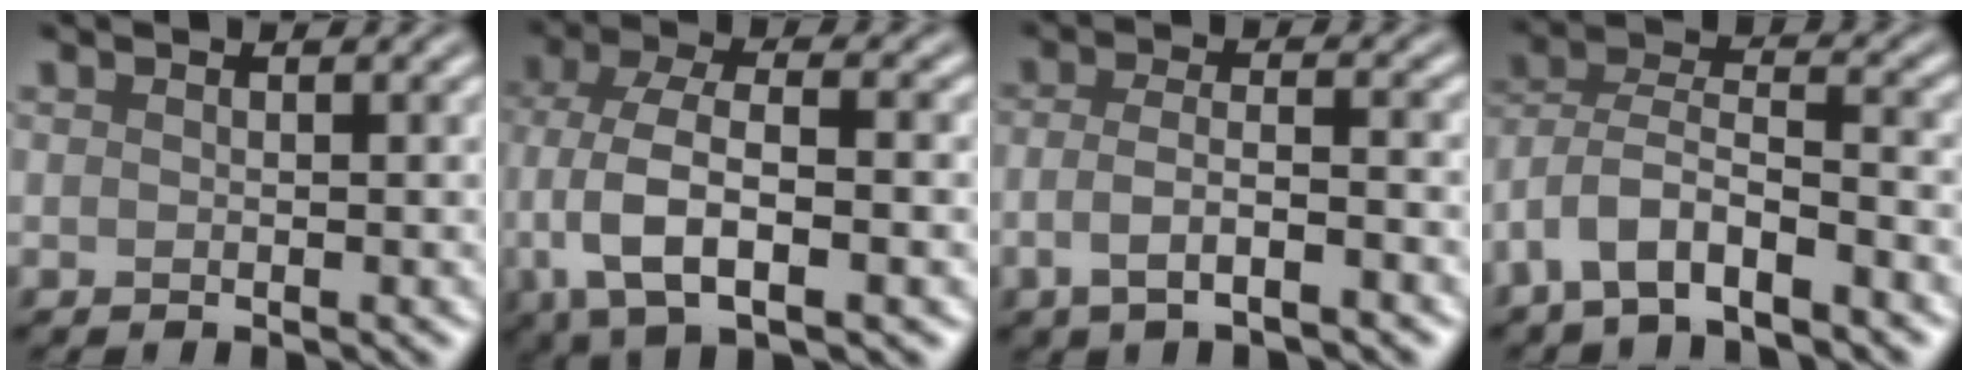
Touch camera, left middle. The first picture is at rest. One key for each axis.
{"total": 8.3, "fx": -1.7, "fy": 3.8, "fz": 7.2, "tx": -0.147, "ty": -0.001, "tz": -0.037}
{"total": 3.6, "fx": -1.6, "fy": 1.1, "fz": 3.1, "tx": -0.059, "ty": 0.003, "tz": -0.035}
{"total": 6.3, "fx": -4.0, "fy": 2.3, "fz": 4.3, "tx": -0.077, "ty": 0.007, "tz": -0.083}